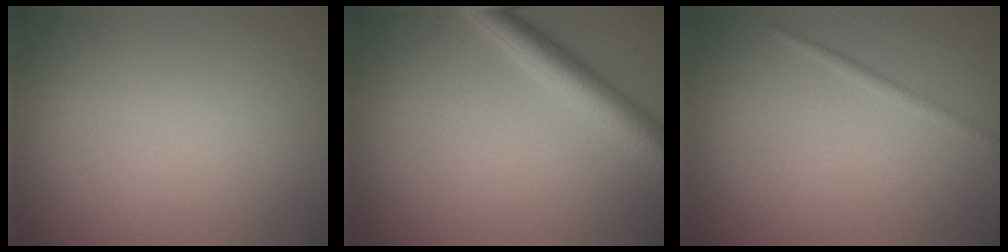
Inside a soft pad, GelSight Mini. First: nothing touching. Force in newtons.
{"total": 4.0, "press": 4.0, "slide": 0.1}
{"total": 0.9, "press": 0.9, "slide": 0.1}